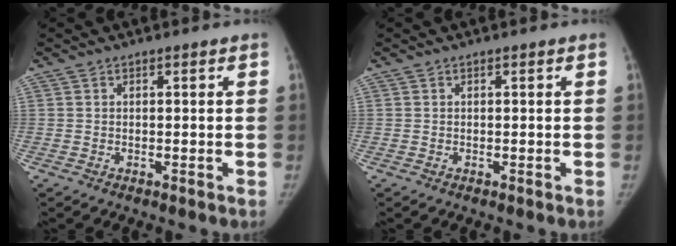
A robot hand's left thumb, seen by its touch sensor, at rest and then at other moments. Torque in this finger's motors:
{"motor_torque": [0.24, -0.17, 0.40, -0.22, 0.05]}